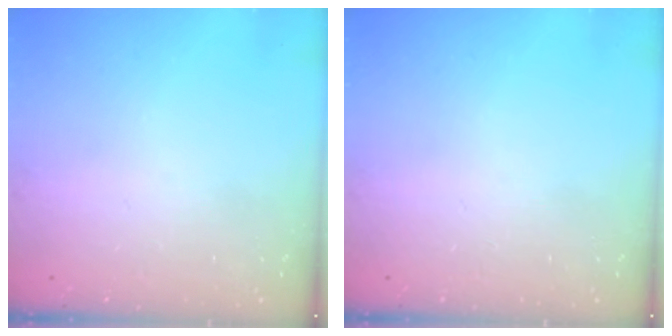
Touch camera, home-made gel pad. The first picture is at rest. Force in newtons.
{"total": 0.0}